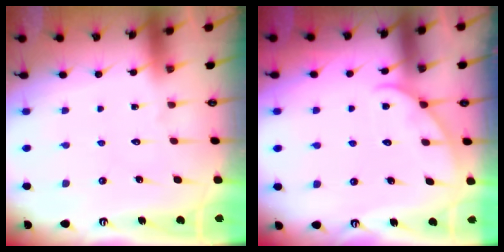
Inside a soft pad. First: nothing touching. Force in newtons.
{"total": 4.8, "press": 4.8, "slide": 0.5}